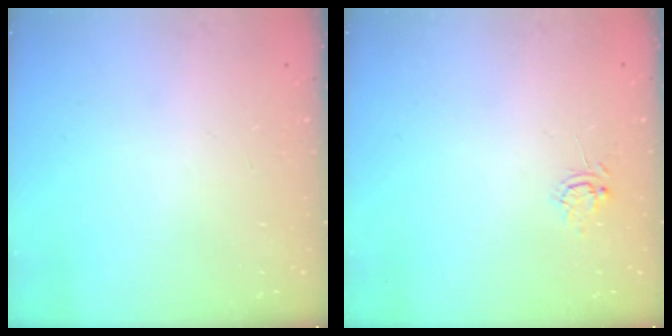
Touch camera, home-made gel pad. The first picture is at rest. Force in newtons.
{"total": 4.0, "press": 4.0, "slide": 0.2}